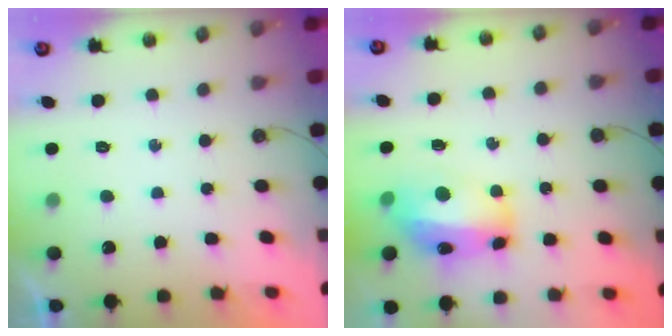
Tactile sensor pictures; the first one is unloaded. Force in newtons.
{"total": 12.4, "press": 12.3, "slide": 1.5}